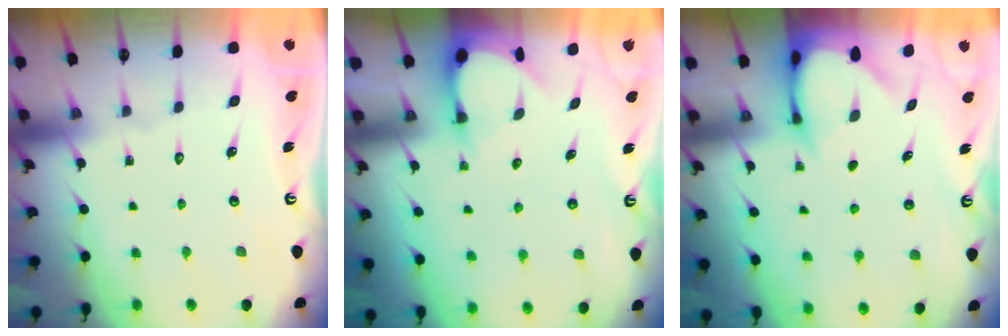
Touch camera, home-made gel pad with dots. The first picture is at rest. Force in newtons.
{"total": 3.5, "press": 3.5, "slide": 0.4}
{"total": 3.7, "press": 3.7, "slide": 0.4}